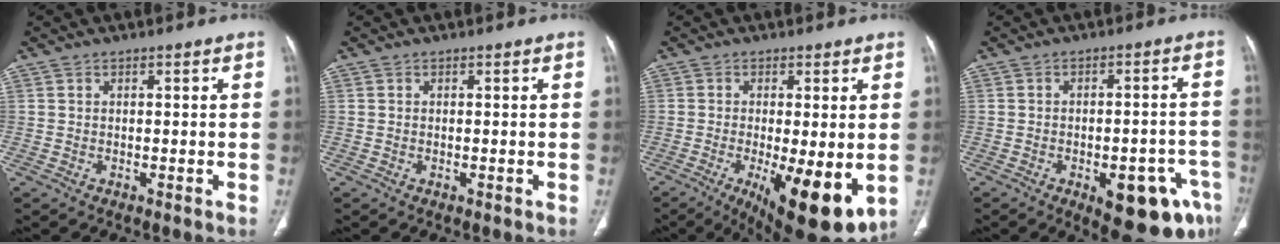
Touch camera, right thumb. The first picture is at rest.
{"total": 0.0}
{"total": 14.2, "force": [-3.8, 4.4, 12.9], "torque": [-0.174, -0.024, -0.043]}
{"total": 12.8, "force": [-6.3, 5.3, 9.9], "torque": [-0.085, 0.030, -0.069]}